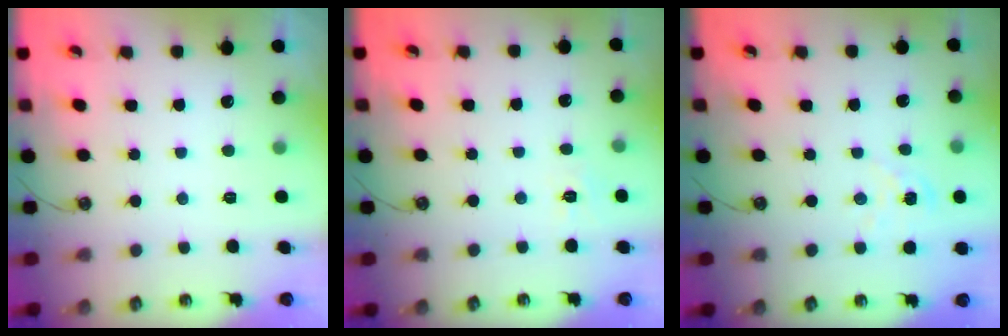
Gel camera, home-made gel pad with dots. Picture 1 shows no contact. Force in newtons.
{"total": 2.5, "press": 2.5, "slide": 0.5}
{"total": 1.3, "press": 1.3, "slide": 0.2}